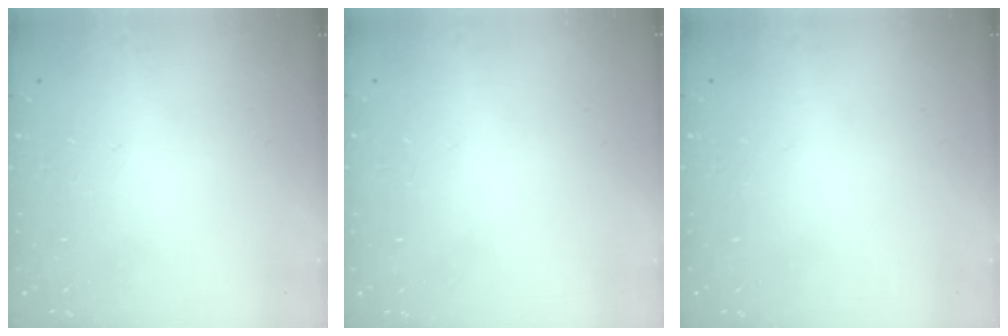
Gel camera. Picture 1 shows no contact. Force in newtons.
{"total": 0.9, "press": 0.9, "slide": 0.0}
{"total": 0.0}